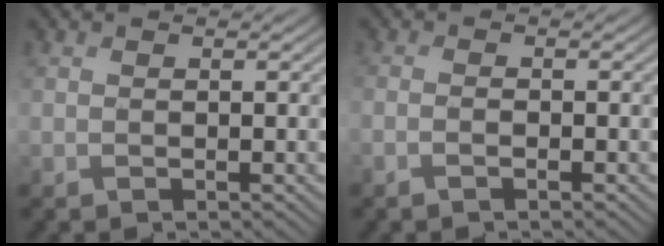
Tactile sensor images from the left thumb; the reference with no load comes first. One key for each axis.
{"total": 1.0, "fx": -1.0, "fy": -0.1, "fz": 0.1, "tx": 0.003, "ty": 0.001, "tz": -0.024}